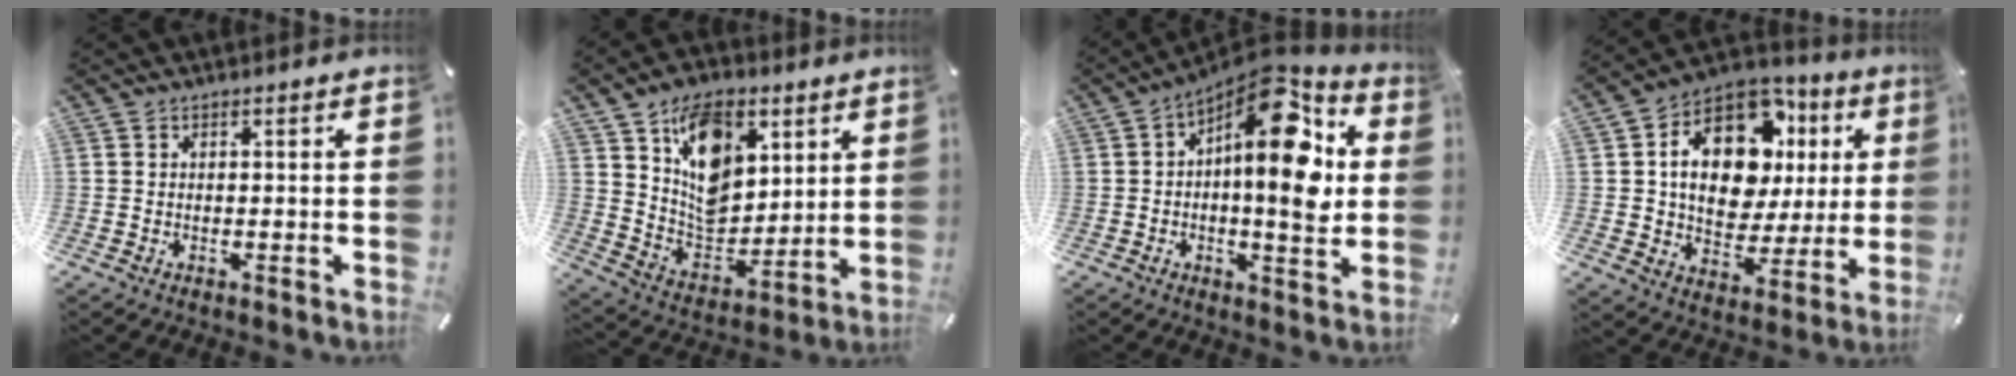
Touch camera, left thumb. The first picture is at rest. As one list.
[{"total": 14.0, "force": [6.5, 10.3, 6.9], "torque": [-0.107, -0.036, 0.127]}, {"total": 18.8, "force": [5.6, 8.3, 16.0], "torque": [-0.218, -0.044, 0.085]}, {"total": 18.1, "force": [5.7, 12.3, 12.0], "torque": [-0.197, -0.027, 0.103]}]